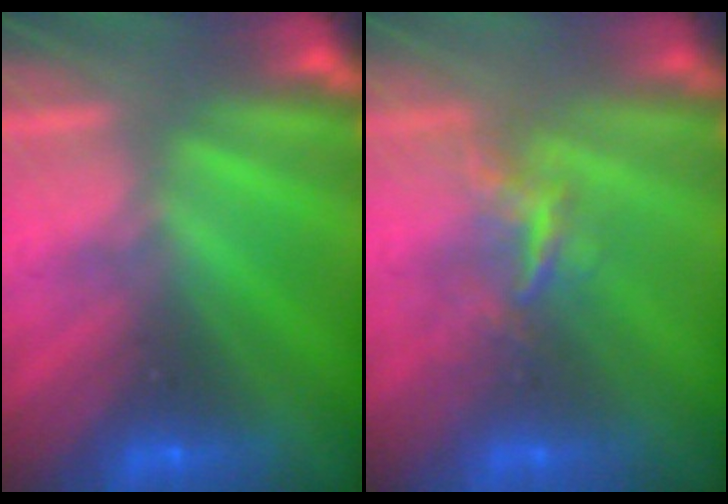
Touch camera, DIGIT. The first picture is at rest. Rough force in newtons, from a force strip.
{"total": 3.6}